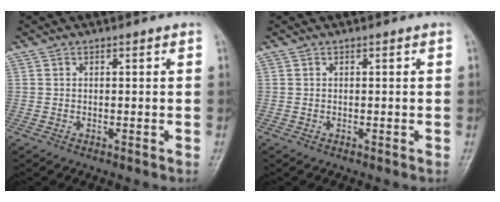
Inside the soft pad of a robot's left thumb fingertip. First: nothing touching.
{"total": 0.0}